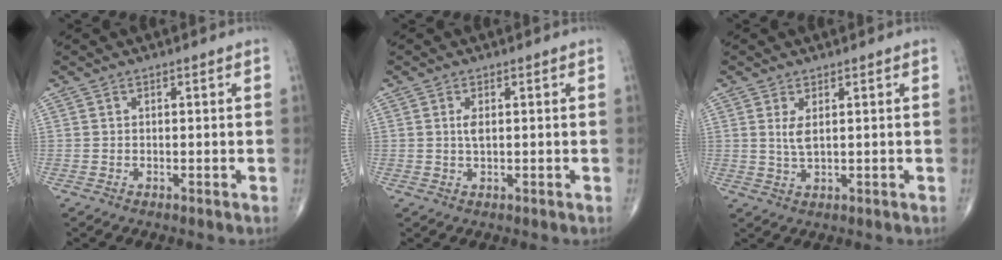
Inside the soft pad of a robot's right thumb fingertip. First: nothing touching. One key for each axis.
{"total": 1.9, "fx": 0.4, "fy": 0.7, "fz": 1.7, "tx": -0.033, "ty": -0.002, "tz": 0.008}
{"total": 2.9, "fx": 0.9, "fy": 0.9, "fz": 2.6, "tx": -0.053, "ty": -0.009, "tz": 0.022}